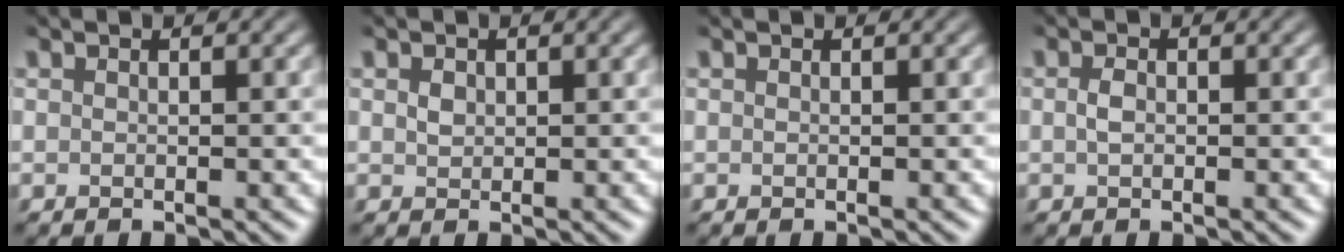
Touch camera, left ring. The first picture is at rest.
{"total": 1.0, "force": [0.3, 0.8, 0.5], "torque": [-0.013, 0.000, 0.006]}
{"total": 0.0}
{"total": 1.0, "force": [0.0, 0.6, 0.8], "torque": [-0.021, 0.000, -0.002]}